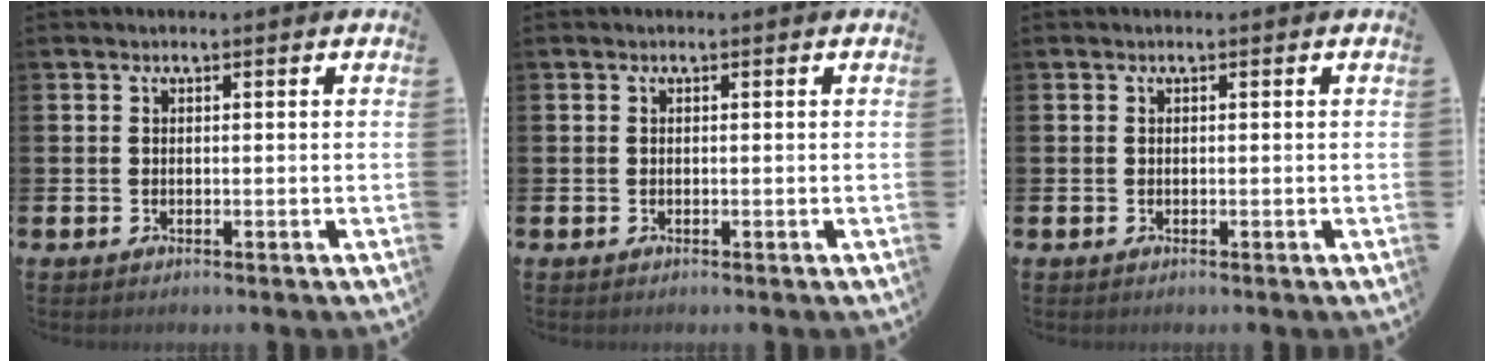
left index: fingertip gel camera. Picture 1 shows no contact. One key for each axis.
{"total": 0.0}
{"total": 0.0}